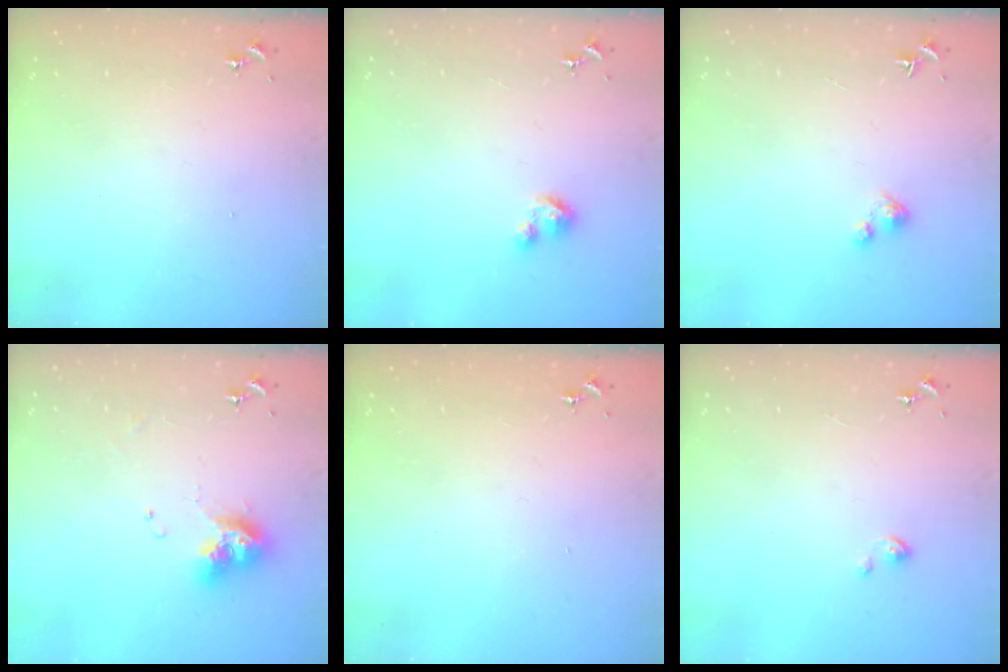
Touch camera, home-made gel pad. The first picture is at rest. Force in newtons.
{"total": 4.4, "press": 4.4, "slide": 0.4}
{"total": 3.0, "press": 3.0, "slide": 0.2}
{"total": 11.2, "press": 11.1, "slide": 1.1}
{"total": 0.0}
{"total": 1.4, "press": 1.4, "slide": 0.1}